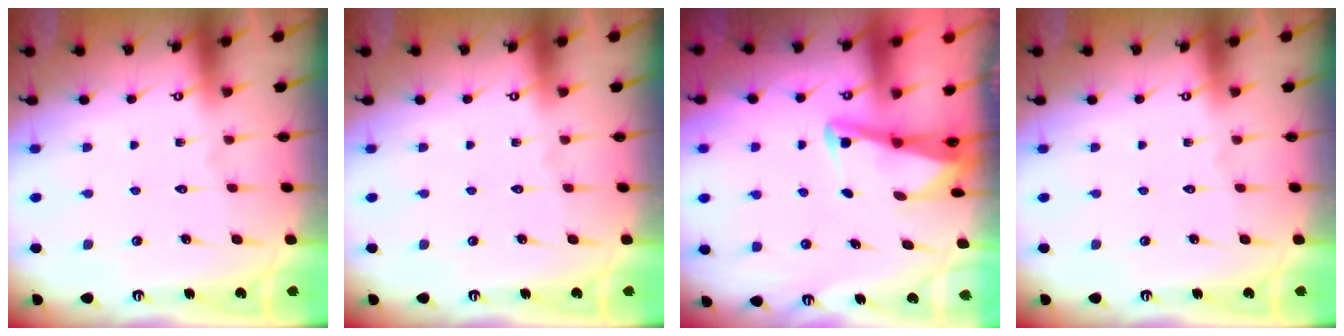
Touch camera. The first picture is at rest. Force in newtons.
{"total": 0.0}
{"total": 3.0, "press": 3.0, "slide": 0.4}
{"total": 0.0}